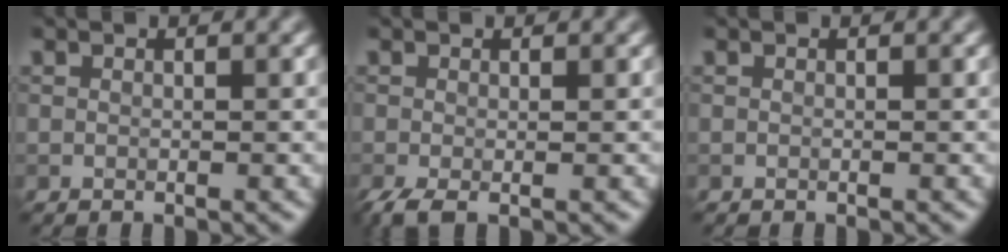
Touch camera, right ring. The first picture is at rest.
{"total": 1.8, "force": [-0.8, 0.4, 1.5], "torque": [-0.036, -0.009, -0.020]}
{"total": 0.0}